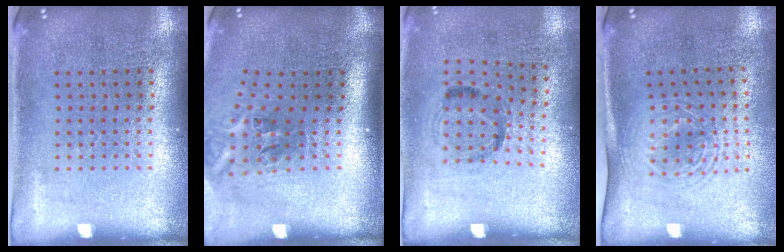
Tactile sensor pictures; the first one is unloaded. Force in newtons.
{"total": 2.3, "press": 1.4, "slide": 1.8}
{"total": 1.1, "press": 0.6, "slide": 0.9}
{"total": 1.7, "press": 1.3, "slide": 1.0}